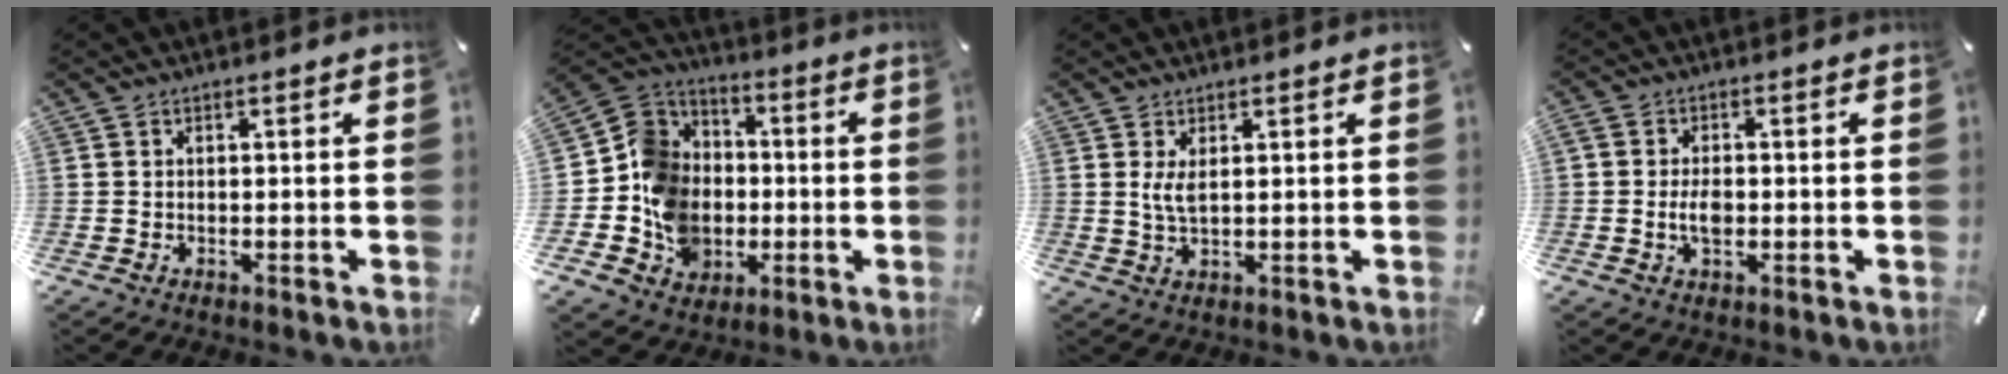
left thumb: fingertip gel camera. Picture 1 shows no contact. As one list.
[{"total": 14.4, "force": [-3.7, 13.0, 5.0], "torque": [-0.110, 0.030, -0.058]}, {"total": 3.2, "force": [1.1, 1.1, 2.8], "torque": [-0.068, -0.002, 0.018]}, {"total": 4.3, "force": [-0.6, 2.5, 3.4], "torque": [-0.067, -0.003, -0.015]}]